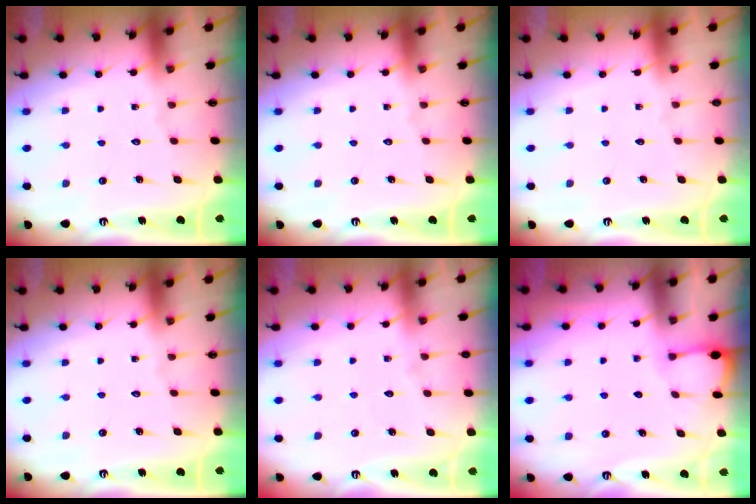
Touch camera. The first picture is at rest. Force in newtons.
{"total": 0.0}
{"total": 0.0}
{"total": 0.0}
{"total": 3.7, "press": 3.7, "slide": 0.4}
{"total": 2.0, "press": 2.0, "slide": 0.2}